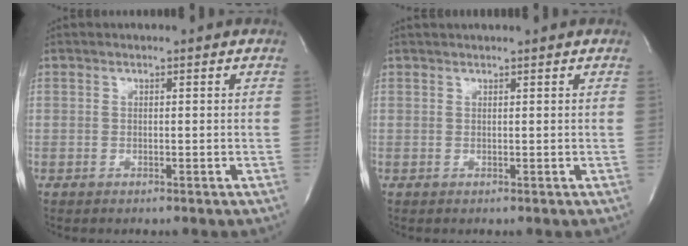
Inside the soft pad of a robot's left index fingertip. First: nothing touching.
{"total": 3.0, "force": [2.8, 0.0, 1.1], "torque": [-0.012, 0.025, 0.040]}